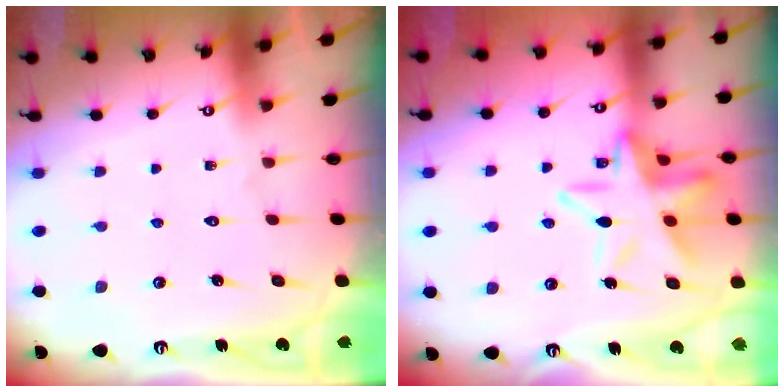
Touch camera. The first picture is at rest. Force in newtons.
{"total": 14.9, "press": 14.9, "slide": 1.5}